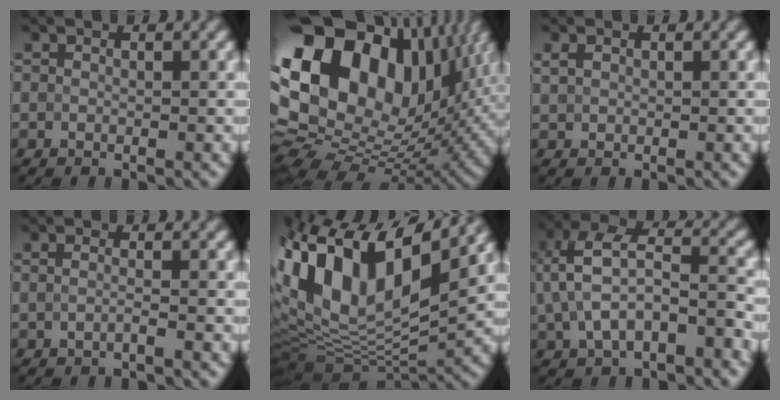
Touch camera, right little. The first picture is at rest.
{"total": 19.5, "force": [5.5, 13.1, 13.4], "torque": [-0.278, 0.033, 0.088]}
{"total": 1.1, "force": [0.5, 0.8, 0.5], "torque": [-0.013, 0.002, 0.011]}
{"total": 1.1, "force": [-0.3, 0.3, 0.9], "torque": [-0.016, -0.003, -0.011]}
{"total": 14.3, "force": [4.2, 7.5, 11.4], "torque": [-0.232, 0.020, 0.074]}
{"total": 7.5, "force": [-0.6, 4.3, 6.1], "torque": [-0.121, 0.022, -0.014]}